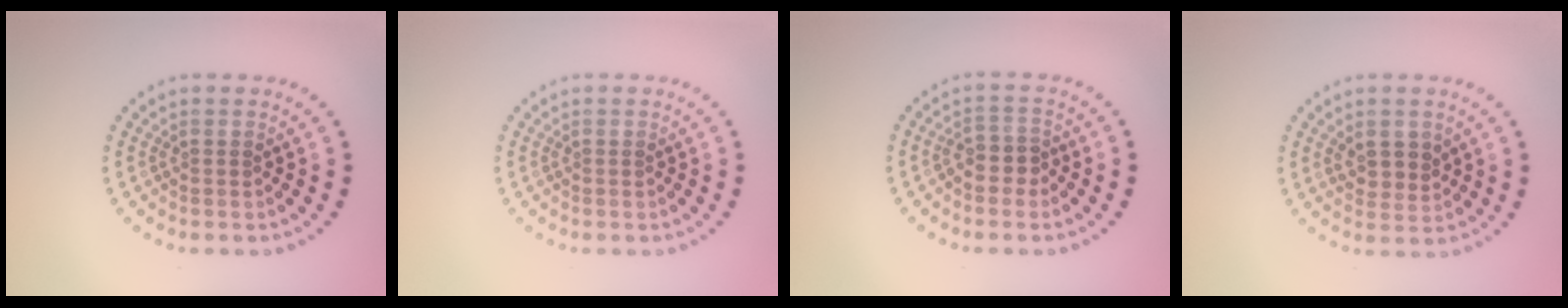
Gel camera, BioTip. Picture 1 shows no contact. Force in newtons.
{"total": 0.0}
{"total": 2.4, "press": 2.1, "slide": 1.1}
{"total": 2.4, "press": 2.3, "slide": 0.8}